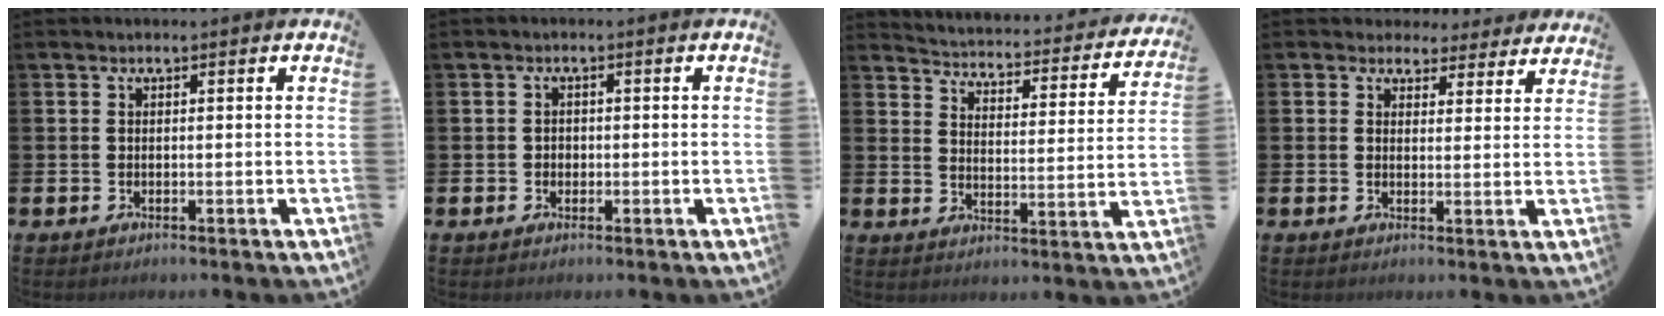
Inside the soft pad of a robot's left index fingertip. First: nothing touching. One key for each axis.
{"total": 1.1, "fx": -0.3, "fy": 1.0, "fz": 0.3, "tx": 0.001, "ty": 0.003, "tz": -0.009}
{"total": 3.3, "fx": 3.2, "fy": 0.8, "fz": 0.5, "tx": -0.036, "ty": -0.036, "tz": 0.046}
{"total": 3.6, "fx": 3.1, "fy": 1.8, "fz": 0.2, "tx": -0.008, "ty": -0.019, "tz": 0.052}